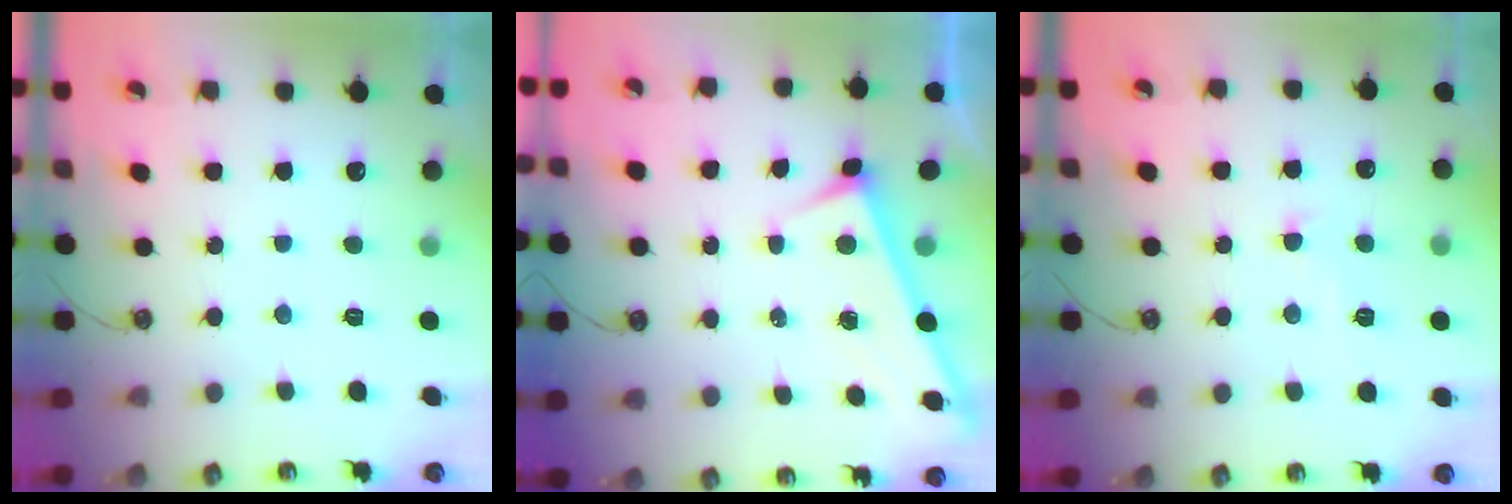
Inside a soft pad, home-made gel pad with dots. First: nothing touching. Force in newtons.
{"total": 3.3, "press": 3.3, "slide": 0.2}
{"total": 0.8, "press": 0.4, "slide": 0.7}